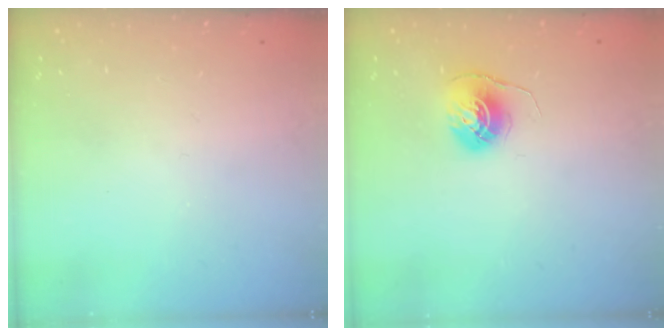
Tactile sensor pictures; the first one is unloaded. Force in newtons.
{"total": 6.0, "press": 6.0, "slide": 0.5}